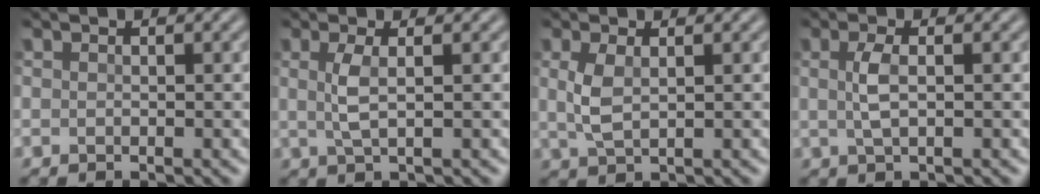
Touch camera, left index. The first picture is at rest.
{"total": 2.0, "force": [0.3, 0.1, 2.0], "torque": [-0.048, 0.001, 0.006]}
{"total": 2.4, "force": [0.3, 1.1, 2.2], "torque": [-0.053, 0.001, 0.010]}
{"total": 2.2, "force": [0.1, 0.6, 2.1], "torque": [-0.049, 0.002, 0.003]}